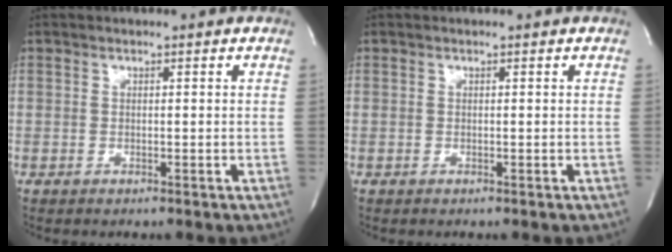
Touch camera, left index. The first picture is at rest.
{"total": 0.0}